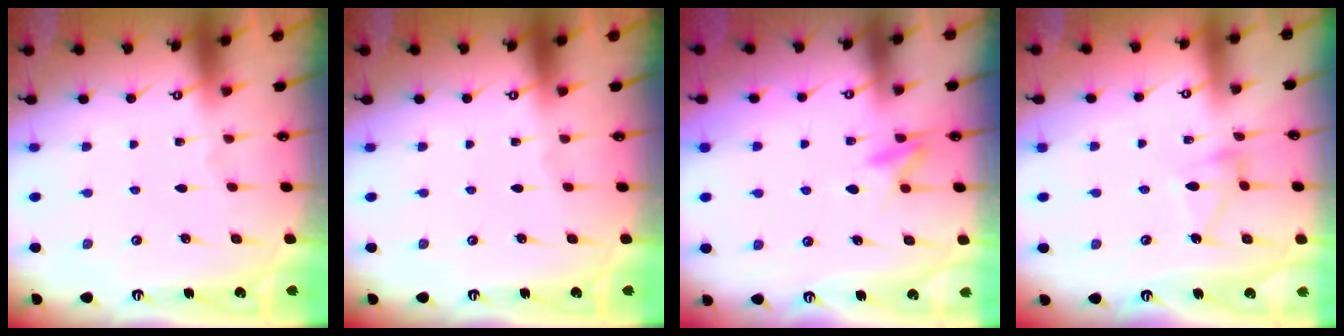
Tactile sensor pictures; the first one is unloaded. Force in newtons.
{"total": 0.0}
{"total": 8.6, "press": 8.5, "slide": 0.8}
{"total": 6.5, "press": 6.4, "slide": 0.5}